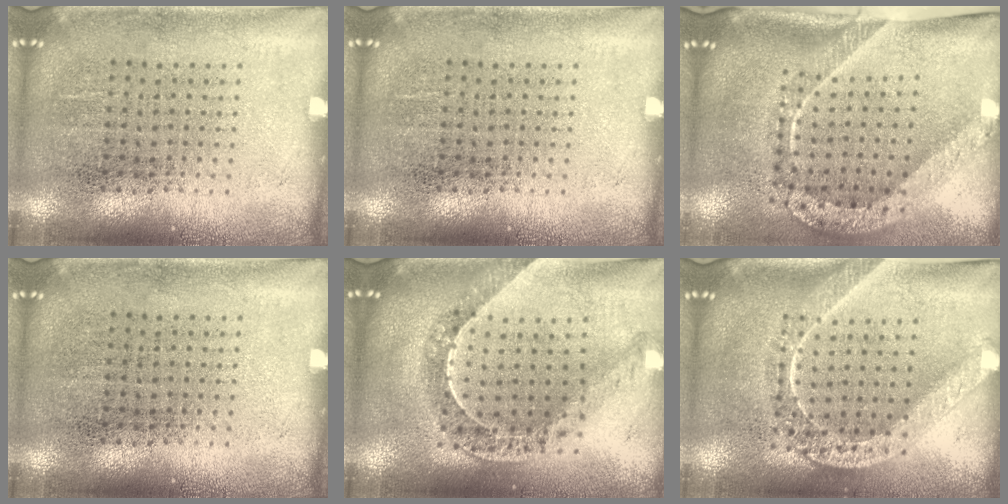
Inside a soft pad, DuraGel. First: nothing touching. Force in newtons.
{"total": 0.0}
{"total": 2.4, "press": 1.7, "slide": 1.7}
{"total": 0.0}
{"total": 1.2, "press": 1.2, "slide": 0.3}
{"total": 1.9, "press": 1.7, "slide": 0.9}